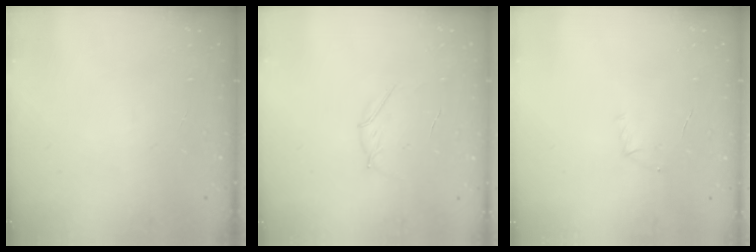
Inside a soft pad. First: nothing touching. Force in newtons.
{"total": 3.3, "press": 3.2, "slide": 0.8}
{"total": 4.7, "press": 4.5, "slide": 1.3}